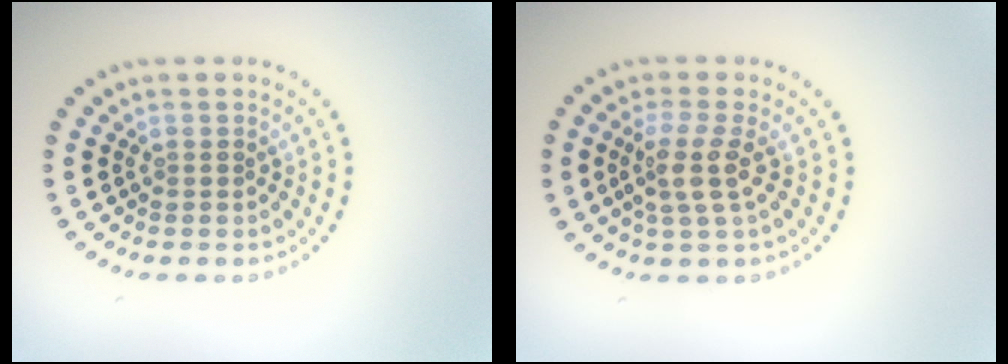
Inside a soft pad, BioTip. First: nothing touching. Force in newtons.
{"total": 2.9, "press": 2.4, "slide": 1.7}